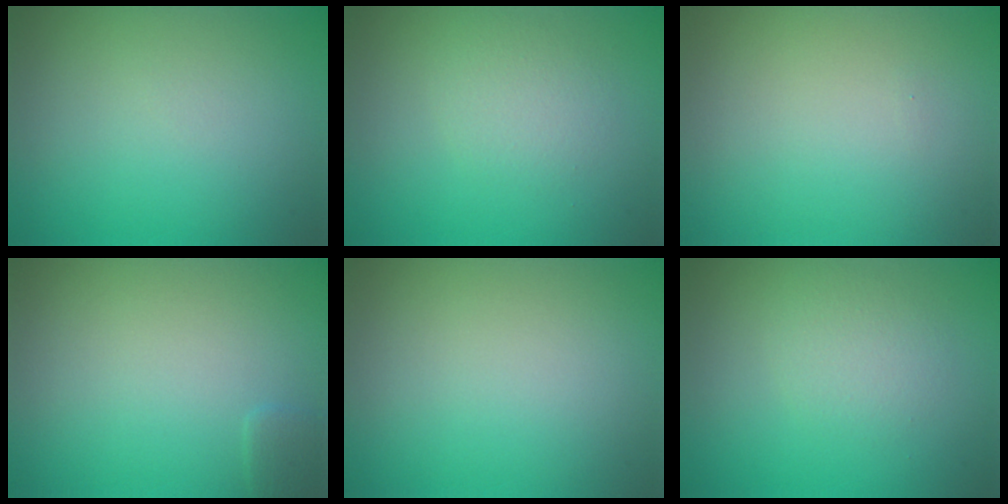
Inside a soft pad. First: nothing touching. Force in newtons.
{"total": 2.0, "press": 2.0, "slide": 0.2}
{"total": 0.0}
{"total": 0.9, "press": 0.8, "slide": 0.1}
{"total": 0.0}
{"total": 2.0, "press": 2.0, "slide": 0.2}